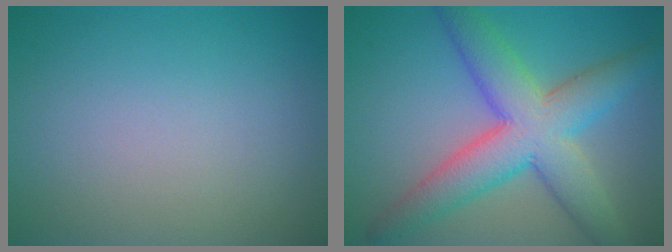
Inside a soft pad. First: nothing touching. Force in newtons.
{"total": 8.5, "press": 8.5, "slide": 0.3}